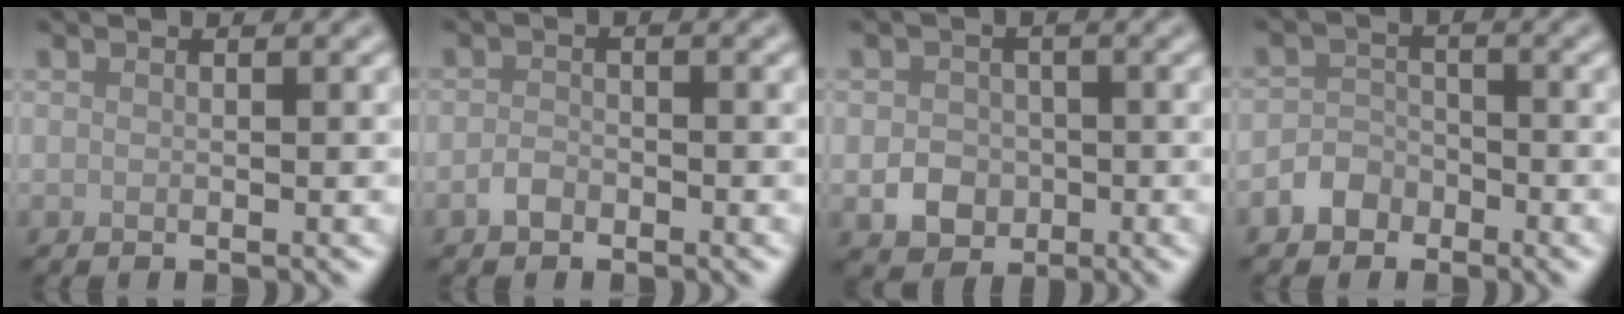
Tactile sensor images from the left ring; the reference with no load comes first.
{"total": 1.4, "force": [-0.9, 0.8, 0.6], "torque": [-0.012, 0.003, -0.020]}
{"total": 2.8, "force": [-0.7, 2.4, 1.2], "torque": [-0.017, -0.002, -0.015]}
{"total": 2.3, "force": [-1.5, 1.6, 0.5], "torque": [-0.003, 0.010, -0.033]}